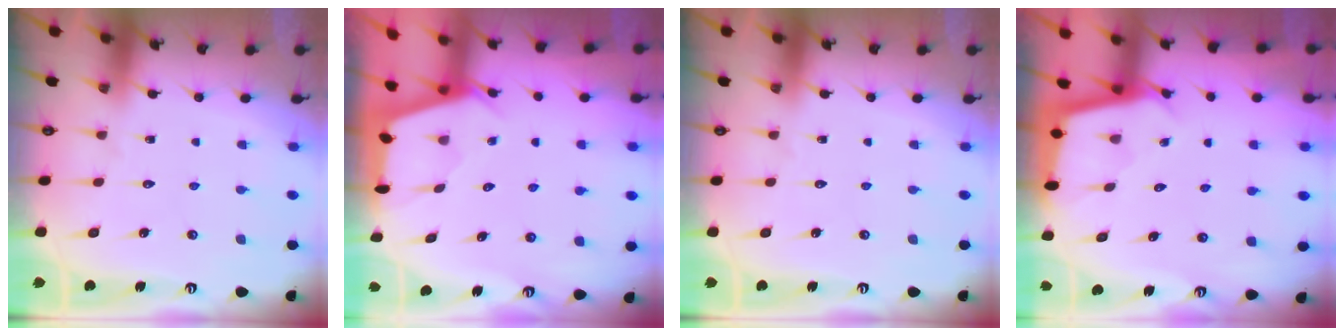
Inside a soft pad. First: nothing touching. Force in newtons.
{"total": 2.4, "press": 2.4, "slide": 0.3}
{"total": 0.0}
{"total": 2.2, "press": 2.2, "slide": 0.2}